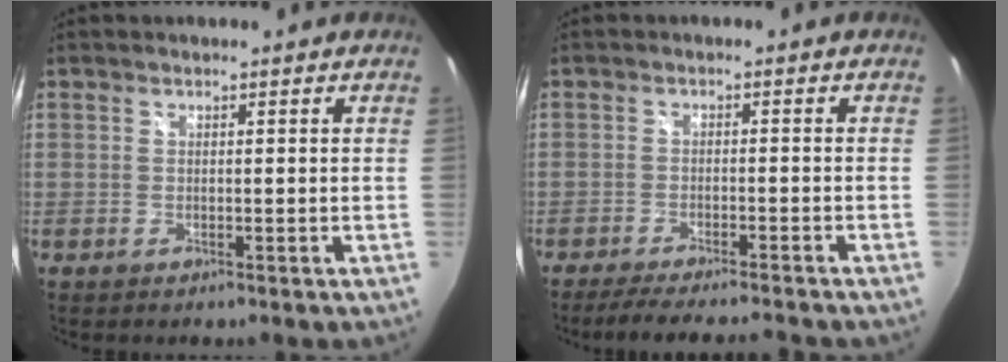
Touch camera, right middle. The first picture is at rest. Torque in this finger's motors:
{"motor_torque": [0.13, -0.12, 0.08, 0.04]}